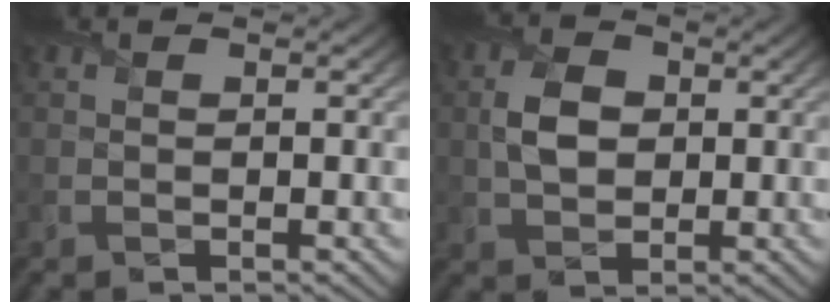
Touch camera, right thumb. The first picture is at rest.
{"total": 4.6, "force": [0.5, 3.3, 3.2], "torque": [-0.073, 0.000, 0.005]}